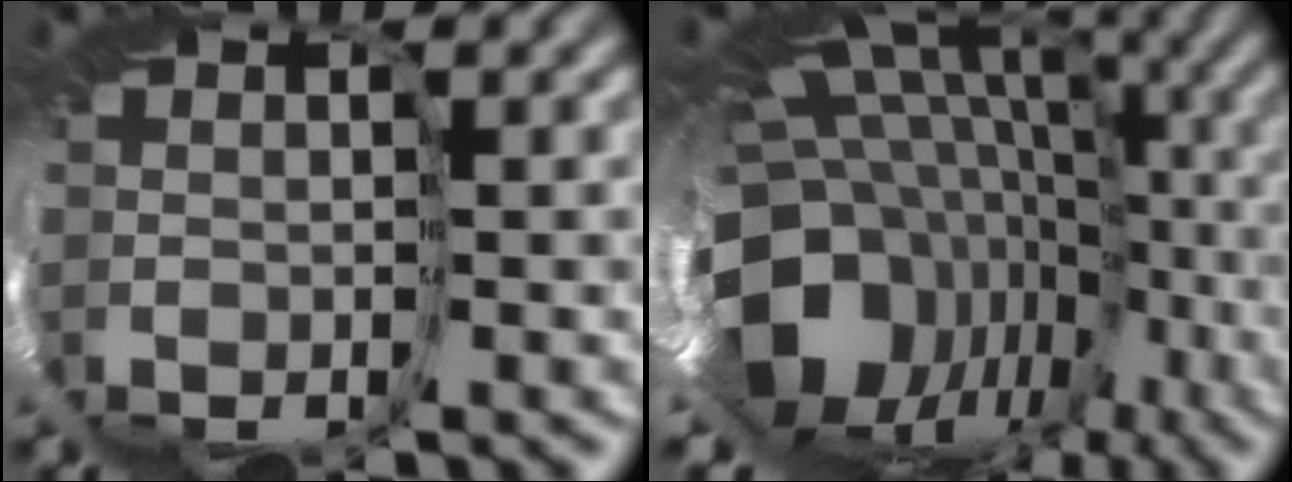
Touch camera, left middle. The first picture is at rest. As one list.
[{"total": 13.3, "force": [-1.5, 10.2, 8.3], "torque": [-0.140, -0.019, 0.000]}]